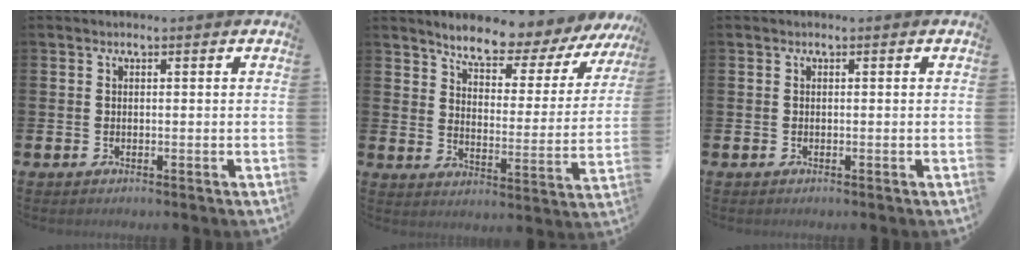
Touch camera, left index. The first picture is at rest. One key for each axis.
{"total": 6.9, "fx": 6.5, "fy": 1.1, "fz": 2.3, "tx": -0.062, "ty": -0.057, "tz": 0.103}
{"total": 0.0}